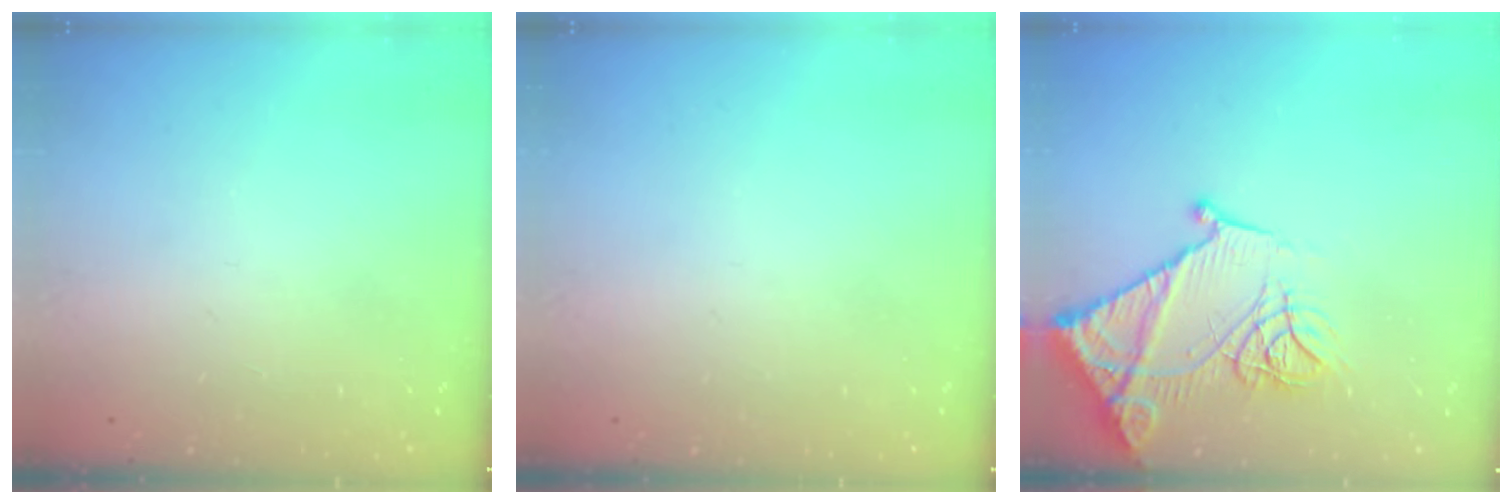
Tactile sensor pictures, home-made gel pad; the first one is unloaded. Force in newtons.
{"total": 0.0}
{"total": 19.3, "press": 19.2, "slide": 2.1}